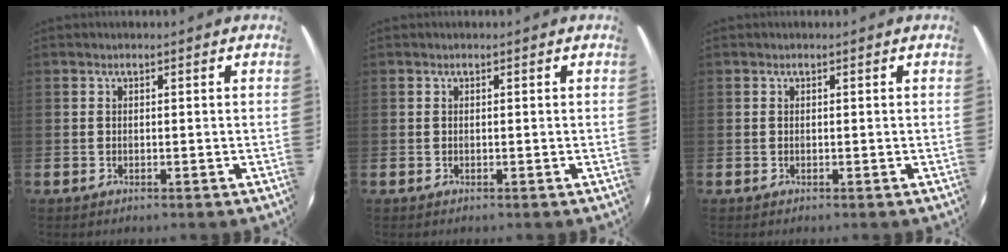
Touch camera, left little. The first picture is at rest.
{"total": 0.0}
{"total": 0.0}